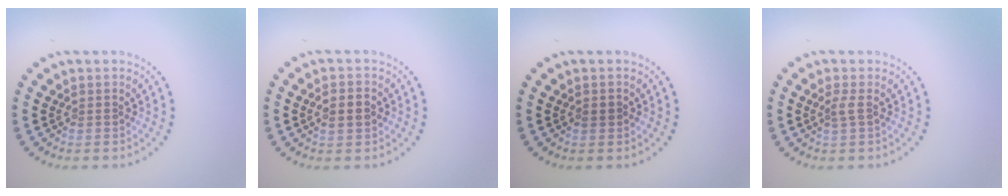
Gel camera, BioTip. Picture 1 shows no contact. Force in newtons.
{"total": 2.0, "press": 2.0, "slide": 0.2}
{"total": 0.8, "press": 0.8, "slide": 0.1}
{"total": 0.9, "press": 0.6, "slide": 0.8}